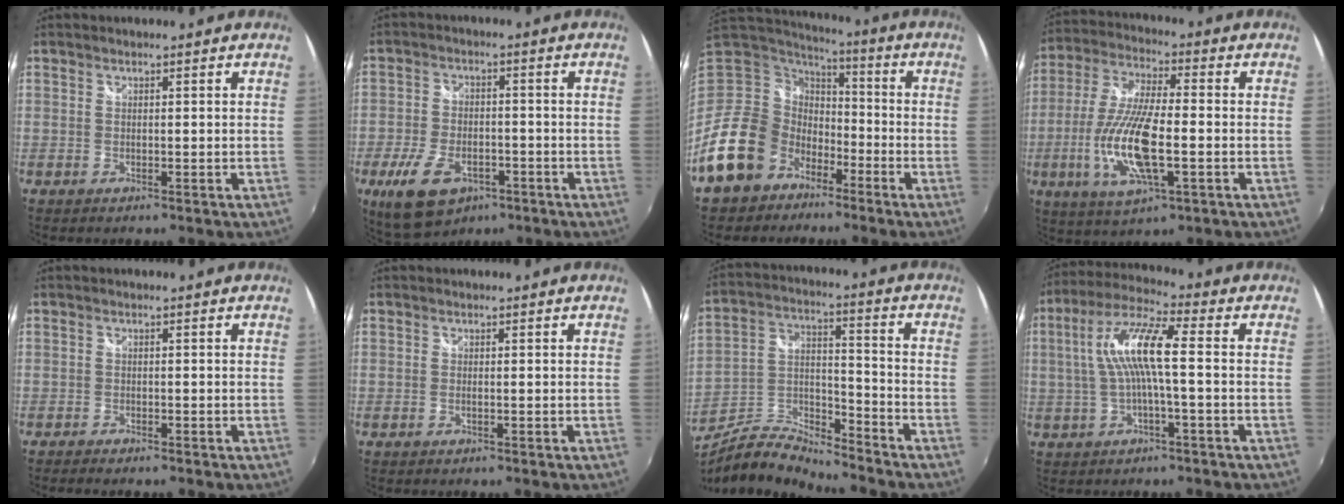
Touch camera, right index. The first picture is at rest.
{"total": 12.3, "force": [-6.4, 7.0, 7.8], "torque": [-0.177, -0.020, -0.105]}
{"total": 16.2, "force": [-9.4, 12.4, 4.6], "torque": [-0.142, 0.016, -0.163]}
{"total": 15.7, "force": [-3.6, 4.7, 14.5], "torque": [-0.303, -0.011, -0.070]}
{"total": 2.6, "force": [-2.3, 0.5, 1.2], "torque": [-0.031, -0.017, -0.041]}
{"total": 0.8, "force": [-0.1, 0.0, 0.8], "torque": [-0.017, 0.000, -0.003]}
{"total": 10.0, "force": [-8.7, 2.3, 4.3], "torque": [-0.089, 0.008, -0.172]}
{"total": 10.8, "force": [0.3, 1.5, 10.7], "torque": [-0.215, 0.017, 0.006]}